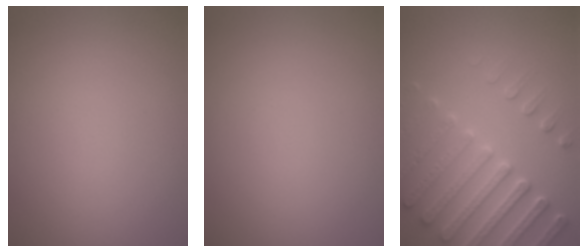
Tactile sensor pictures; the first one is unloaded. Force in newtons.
{"total": 0.0}
{"total": 5.2, "press": 5.0, "slide": 1.4}